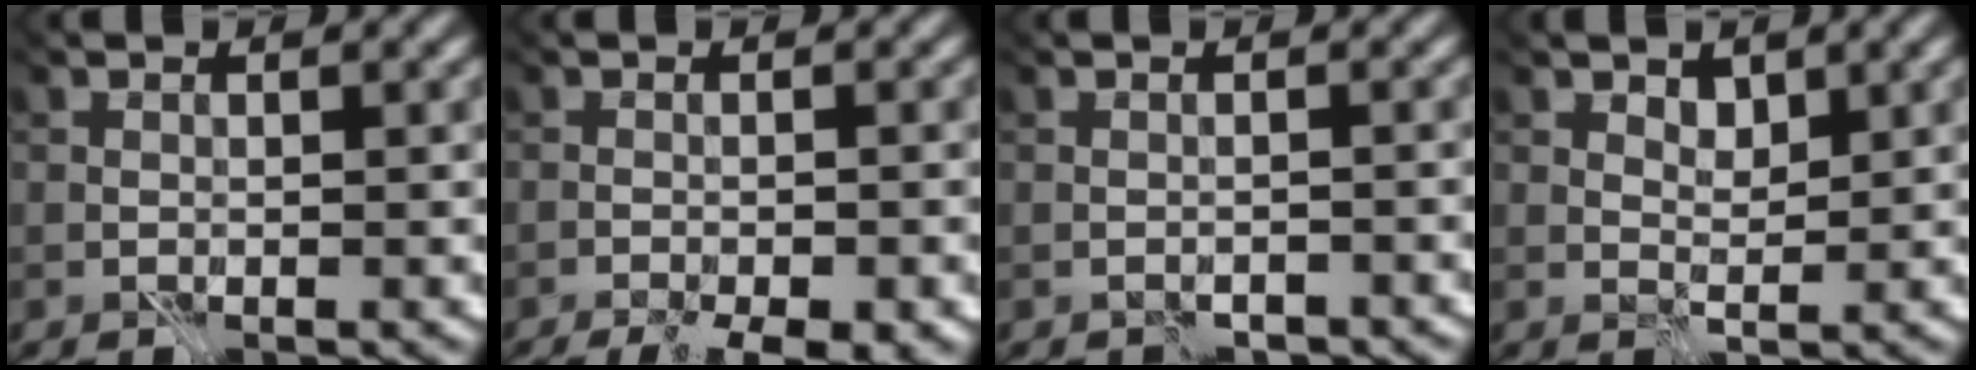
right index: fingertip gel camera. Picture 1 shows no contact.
{"total": 5.1, "force": [-3.7, 1.2, 3.2], "torque": [-0.039, -0.003, -0.046]}
{"total": 1.3, "force": [-1.1, 0.0, -0.7], "torque": [0.022, -0.001, -0.016]}
{"total": 0.6, "force": [0.5, -0.1, 0.4], "torque": [-0.008, -0.005, 0.017]}